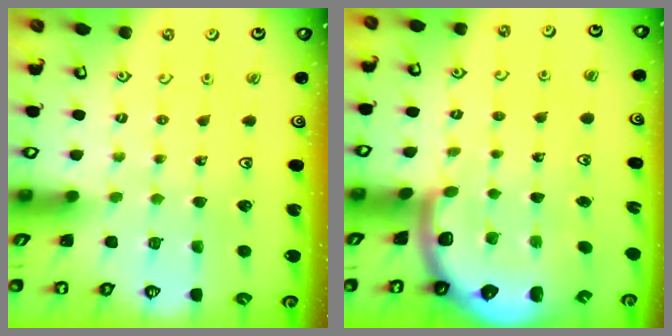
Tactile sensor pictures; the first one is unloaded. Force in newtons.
{"total": 6.2, "press": 6.0, "slide": 1.7}